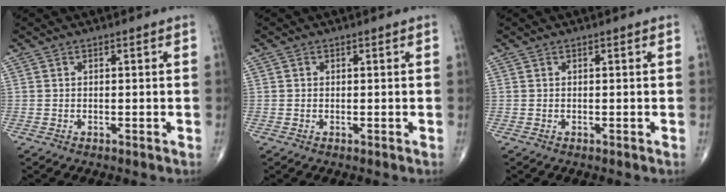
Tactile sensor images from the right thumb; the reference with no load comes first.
{"total": 0.0}
{"total": 0.0}